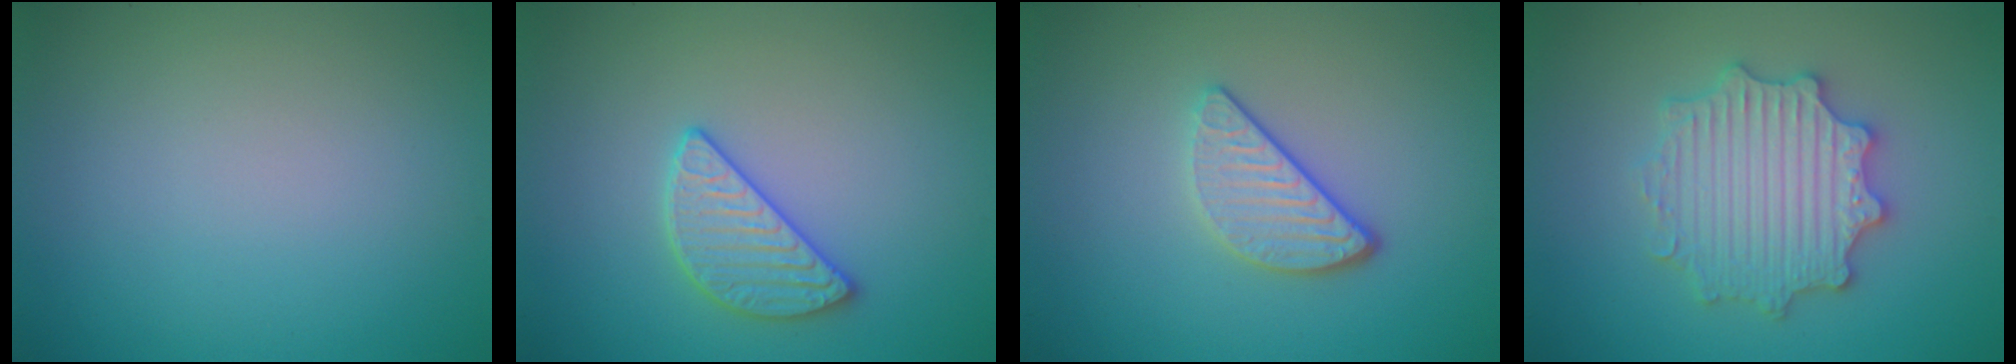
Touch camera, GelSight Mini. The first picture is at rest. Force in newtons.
{"total": 2.7, "press": 2.7, "slide": 0.4}
{"total": 3.3, "press": 2.6, "slide": 2.0}
{"total": 5.5, "press": 5.4, "slide": 1.0}